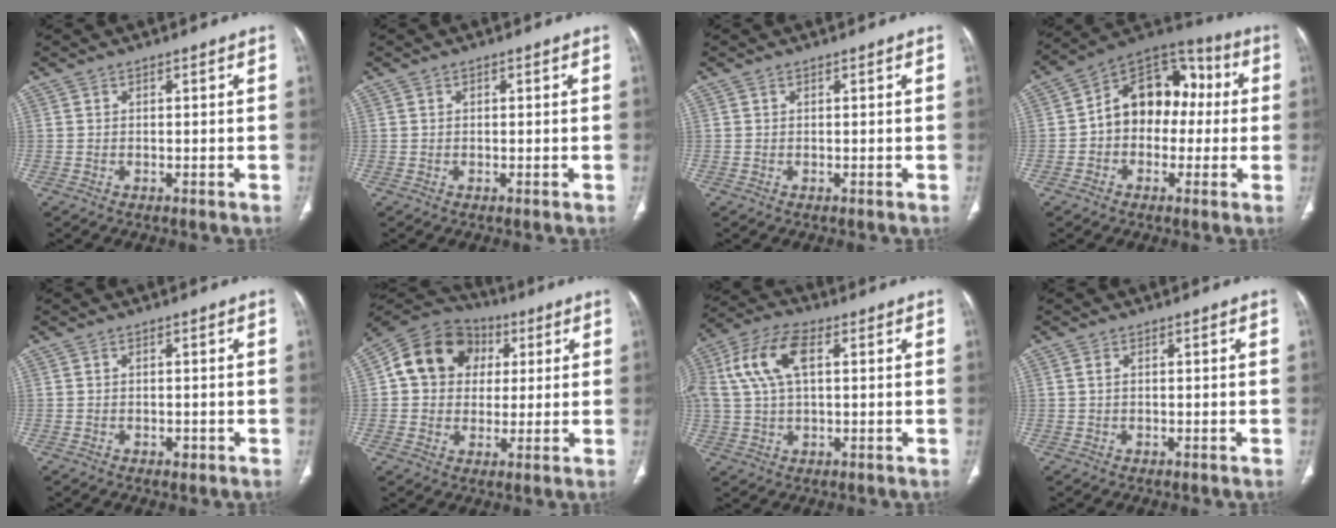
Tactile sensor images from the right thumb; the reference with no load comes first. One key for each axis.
{"total": 0.6, "fx": 0.3, "fy": 0.4, "fz": 0.4, "tx": -0.005, "ty": 0.002, "tz": 0.005}
{"total": 0.0}
{"total": 15.3, "fx": 0.2, "fy": 11.2, "fz": 10.4, "tx": -0.109, "ty": 0.048, "tz": -0.012}
{"total": 1.1, "fx": -0.4, "fy": 0.8, "fz": 0.6, "tx": -0.008, "ty": 0.000, "tz": -0.004}
{"total": 13.9, "fx": 3.0, "fy": 11.7, "fz": 6.8, "tx": -0.098, "ty": 0.013, "tz": 0.042}
{"total": 12.3, "fx": 3.3, "fy": 6.4, "fz": 9.9, "tx": -0.218, "ty": 0.025, "tz": 0.062}
{"total": 1.0, "fx": 0.3, "fy": 0.6, "fz": 0.7, "tx": -0.020, "ty": 0.006, "tz": 0.010}